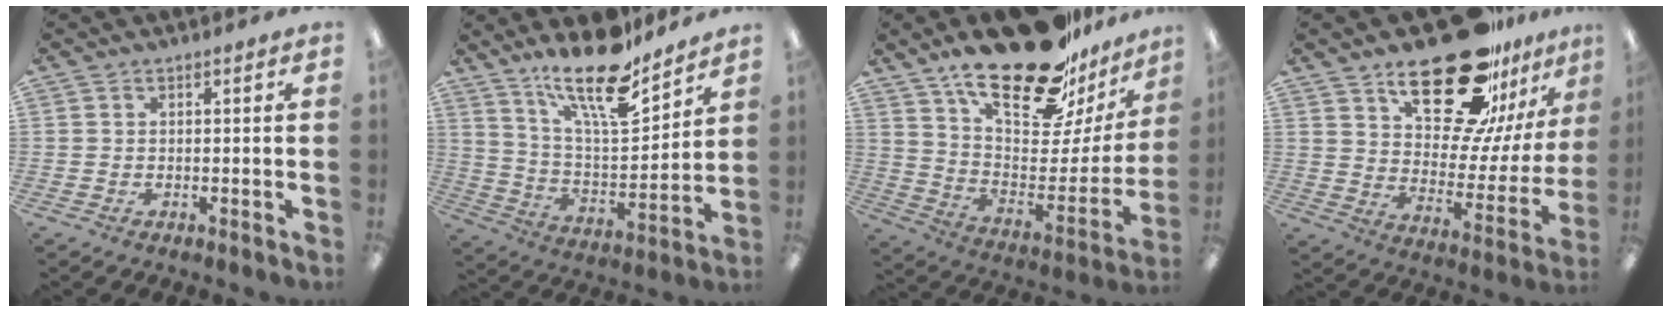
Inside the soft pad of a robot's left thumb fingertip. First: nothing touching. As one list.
[{"total": 18.4, "force": [14.2, 5.2, 10.5], "torque": [-0.183, -0.089, 0.240]}, {"total": 27.1, "force": [20.4, 10.0, 14.8], "torque": [-0.210, -0.137, 0.342]}, {"total": 26.7, "force": [17.6, 12.1, 16.0], "torque": [-0.229, -0.107, 0.298]}]